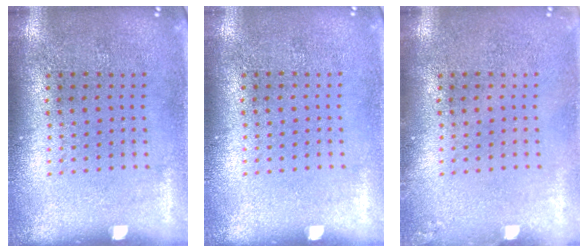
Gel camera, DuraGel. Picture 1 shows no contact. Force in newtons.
{"total": 0.0}
{"total": 0.6, "press": 0.6, "slide": 0.0}